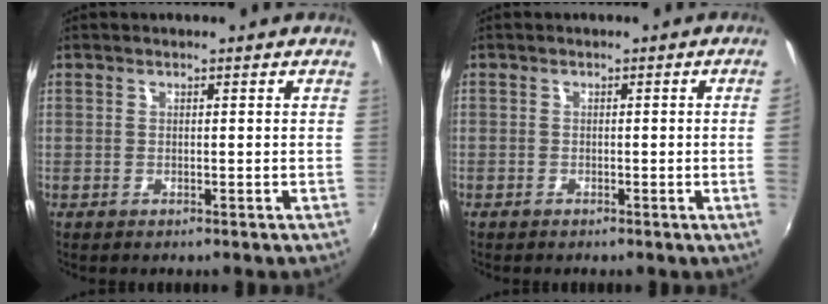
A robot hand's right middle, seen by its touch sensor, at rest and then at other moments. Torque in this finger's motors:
{"motor_torque": [1.05, -1.09, -0.80, -0.21]}